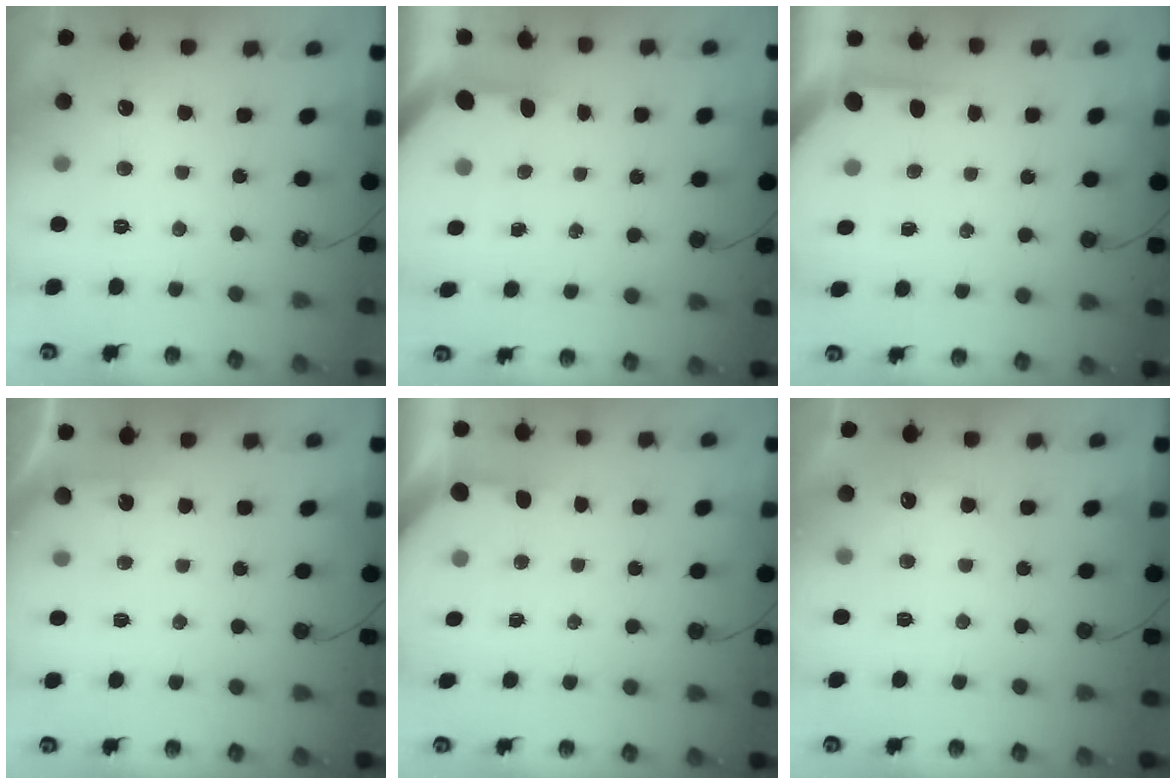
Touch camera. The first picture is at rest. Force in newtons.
{"total": 3.3, "press": 3.3, "slide": 0.2}
{"total": 3.9, "press": 3.9, "slide": 0.3}
{"total": 2.1, "press": 2.1, "slide": 0.2}
{"total": 2.6, "press": 2.5, "slide": 0.3}
{"total": 4.0, "press": 3.9, "slide": 0.7}